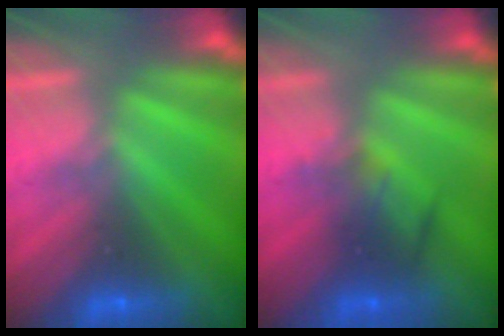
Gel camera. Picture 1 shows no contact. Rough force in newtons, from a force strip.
{"total": 2.4}